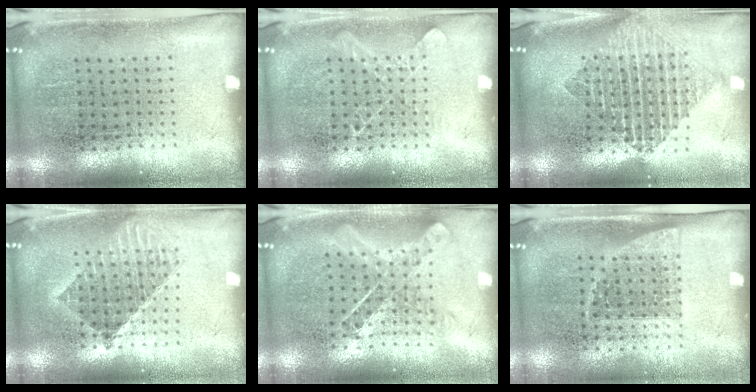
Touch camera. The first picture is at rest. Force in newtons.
{"total": 1.0, "press": 1.0, "slide": 0.3}
{"total": 1.9, "press": 1.5, "slide": 1.1}
{"total": 1.5, "press": 1.3, "slide": 0.8}
{"total": 0.9, "press": 0.9, "slide": 0.1}
{"total": 1.2, "press": 0.9, "slide": 0.7}